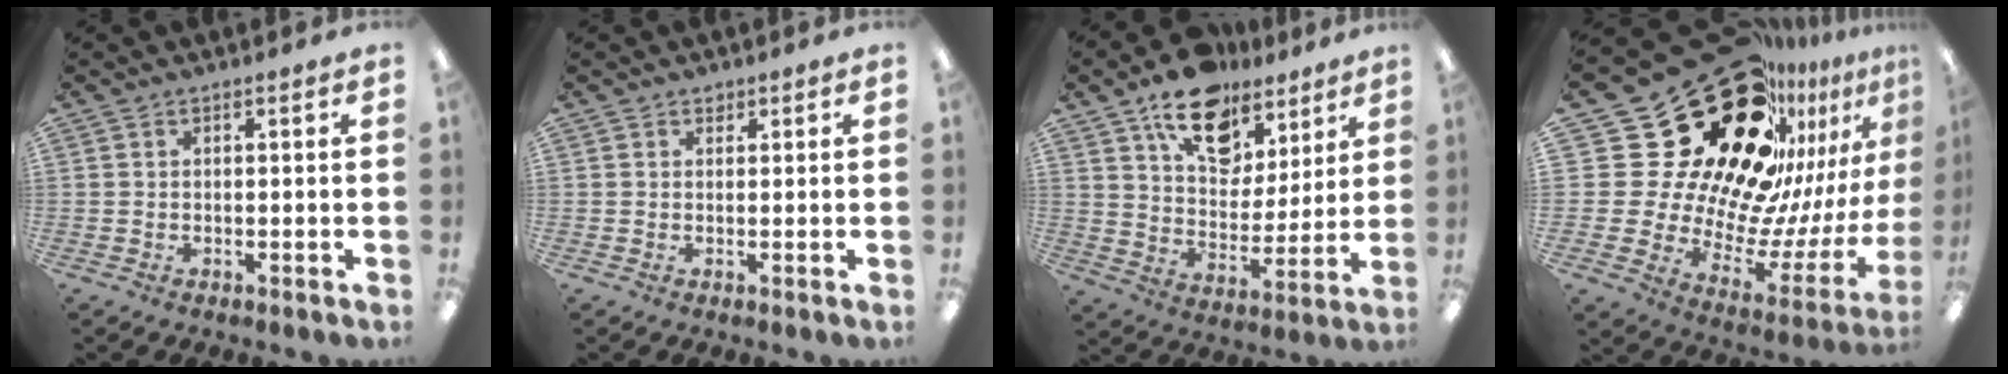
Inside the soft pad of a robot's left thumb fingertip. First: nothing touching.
{"total": 1.0, "force": [0.8, 0.6, 0.1], "torque": [0.005, -0.001, 0.013]}
{"total": 15.5, "force": [10.8, 8.9, 6.8], "torque": [-0.102, -0.061, 0.194]}
{"total": 39.0, "force": [21.3, 22.7, 23.5], "torque": [-0.331, -0.213, 0.448]}